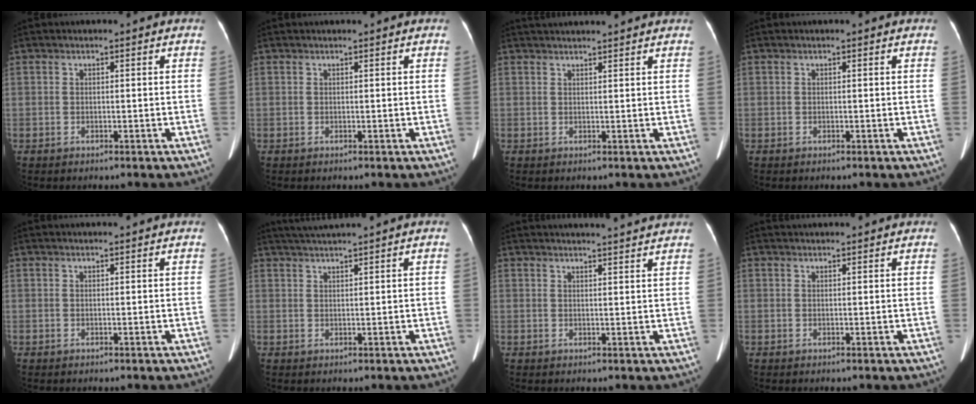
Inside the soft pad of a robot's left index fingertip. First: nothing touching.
{"total": 0.7, "force": [0.6, 0.0, 0.3], "torque": [-0.005, 0.012, 0.012]}
{"total": 6.7, "force": [6.4, 0.0, 2.1], "torque": [-0.028, 0.035, 0.082]}
{"total": 0.0}
{"total": 2.2, "force": [2.1, -0.1, 0.5], "torque": [-0.008, 0.014, 0.027]}
{"total": 4.1, "force": [3.6, -1.2, 1.6], "torque": [-0.026, 0.017, 0.069]}
{"total": 8.7, "force": [8.4, -0.5, 2.3], "torque": [-0.027, 0.012, 0.091]}
{"total": 3.9, "force": [3.8, 0.1, 0.8], "torque": [-0.009, 0.031, 0.053]}